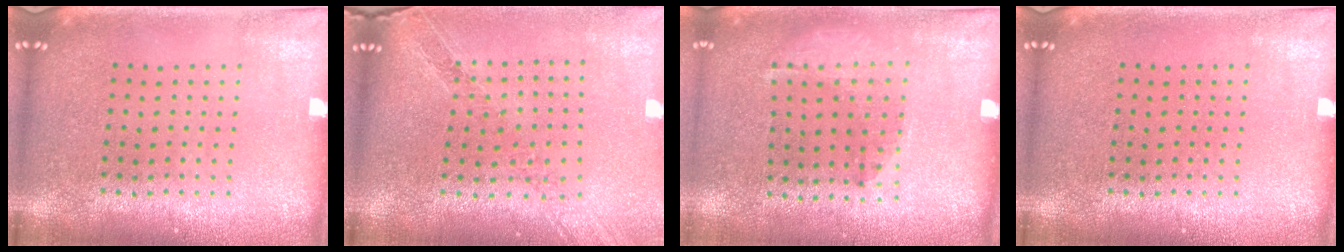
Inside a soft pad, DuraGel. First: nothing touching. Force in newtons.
{"total": 1.1, "press": 1.1, "slide": 0.2}
{"total": 1.4, "press": 0.9, "slide": 1.0}
{"total": 0.0}